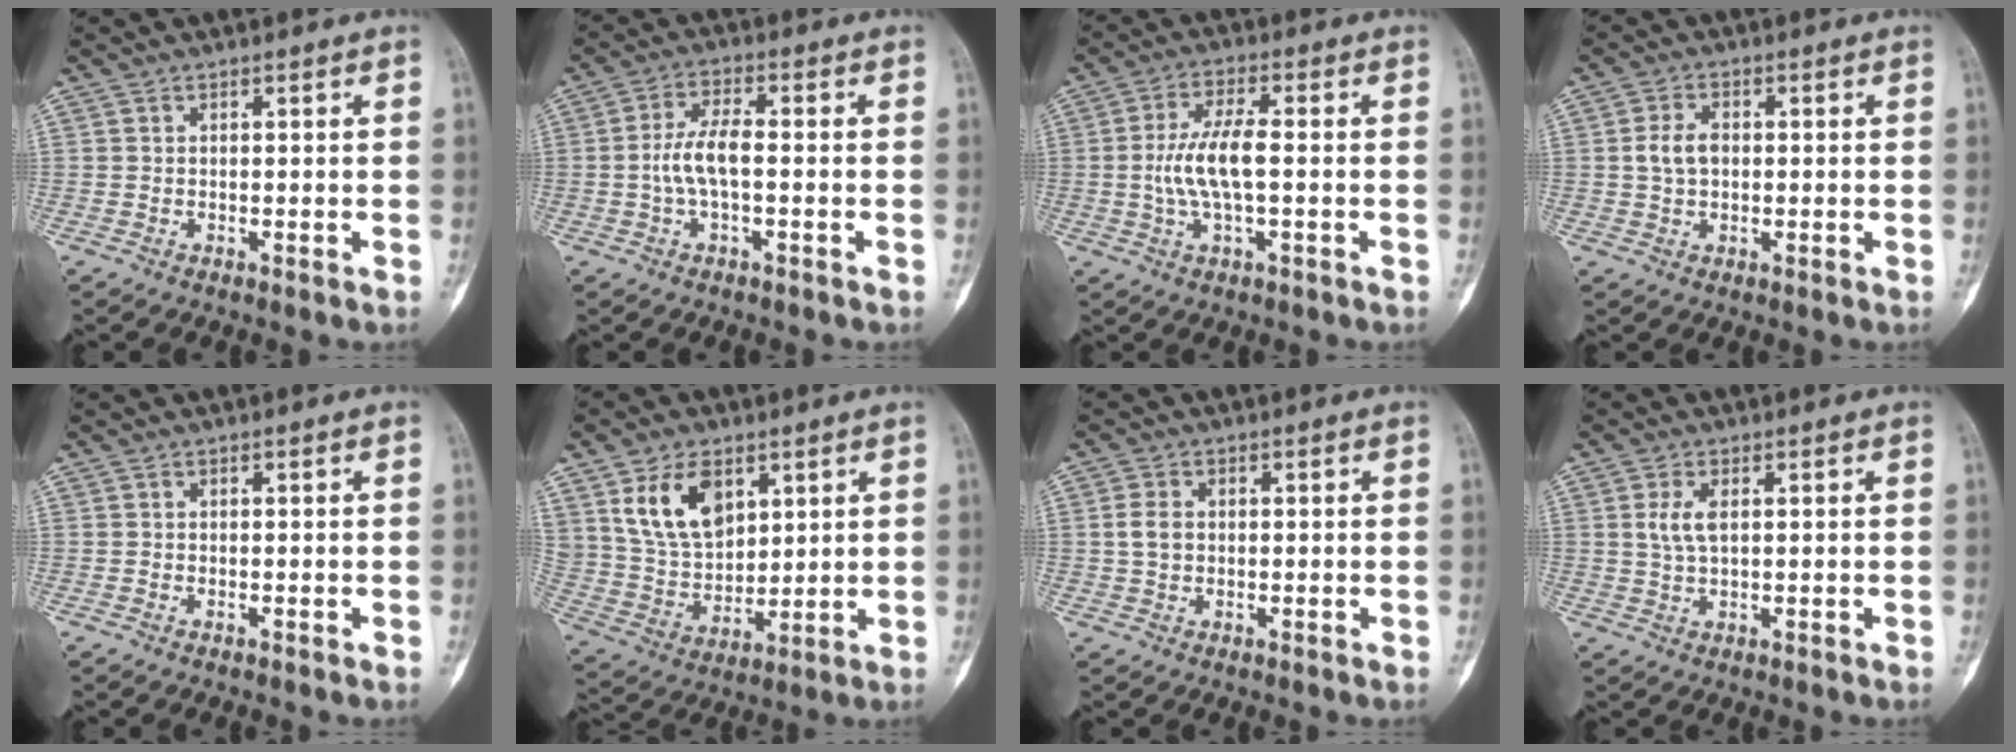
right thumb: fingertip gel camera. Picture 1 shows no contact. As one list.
[{"total": 6.2, "force": [-0.8, 2.3, 5.7], "torque": [-0.123, 0.020, -0.021]}, {"total": 8.7, "force": [-0.5, 2.9, 8.1], "torque": [-0.173, 0.013, -0.014]}, {"total": 4.5, "force": [0.2, 3.0, 3.3], "torque": [-0.066, 0.009, 0.003]}, {"total": 0.0}, {"total": 13.2, "force": [6.1, 8.4, 8.1], "torque": [-0.126, -0.025, 0.132]}, {"total": 3.2, "force": [0.3, 2.3, 2.2], "torque": [-0.044, 0.005, 0.004]}, {"total": 3.8, "force": [0.9, 1.8, 3.2], "torque": [-0.072, -0.001, 0.018]}]